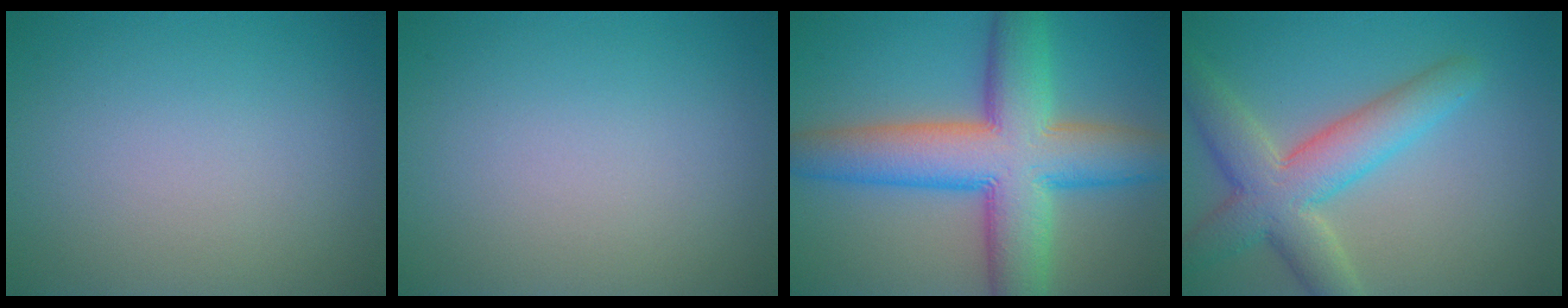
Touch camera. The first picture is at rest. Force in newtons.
{"total": 0.0}
{"total": 11.9, "press": 11.9, "slide": 0.2}
{"total": 6.7, "press": 6.7, "slide": 0.6}